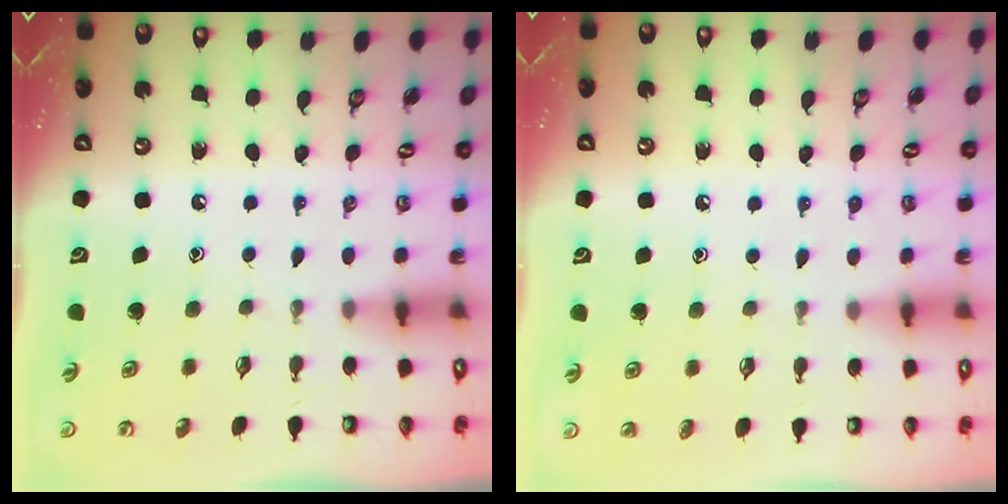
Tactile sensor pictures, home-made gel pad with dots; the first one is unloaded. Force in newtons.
{"total": 4.3, "press": 4.2, "slide": 0.5}